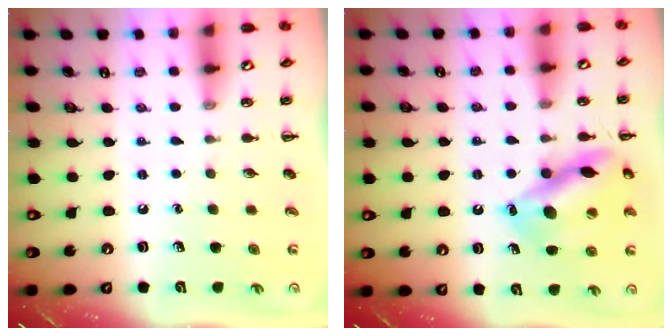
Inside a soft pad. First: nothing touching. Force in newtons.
{"total": 14.8, "press": 14.8, "slide": 1.0}